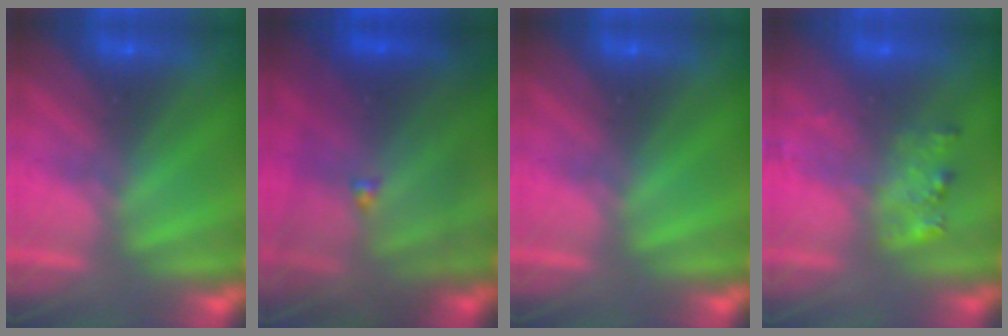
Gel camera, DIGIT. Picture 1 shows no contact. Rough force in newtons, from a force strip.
{"total": 7.4}
{"total": 0.0}
{"total": 2.1}